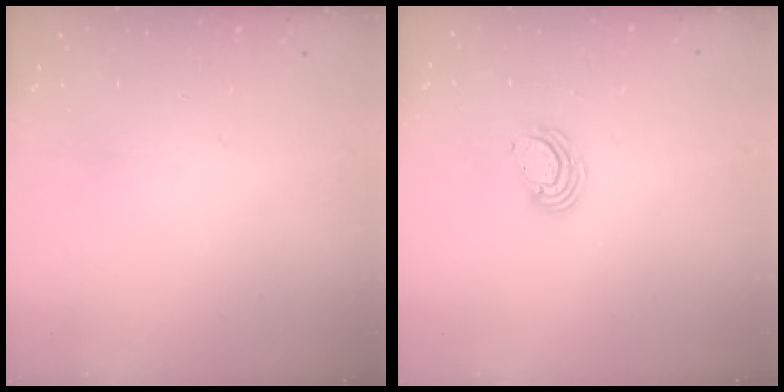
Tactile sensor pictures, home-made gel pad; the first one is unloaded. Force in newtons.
{"total": 5.5, "press": 5.5, "slide": 0.2}